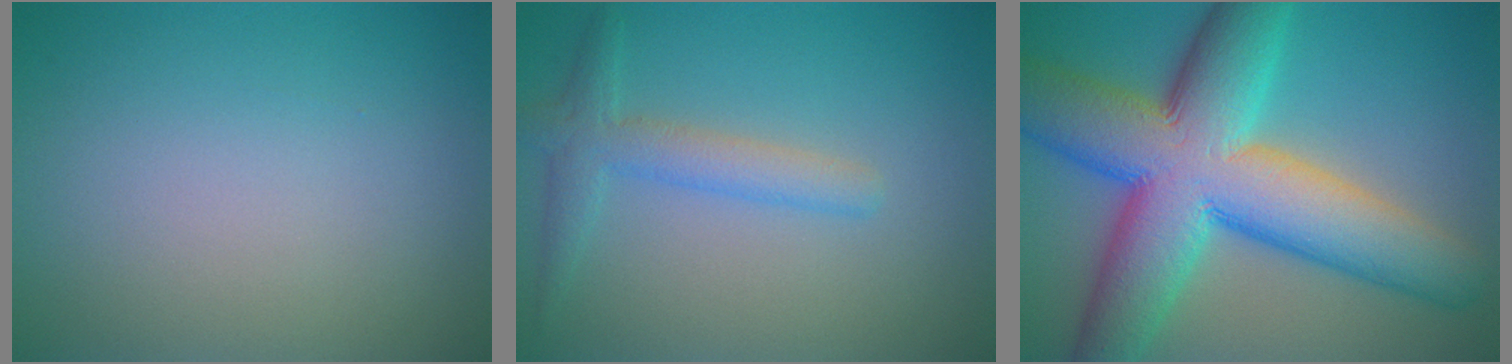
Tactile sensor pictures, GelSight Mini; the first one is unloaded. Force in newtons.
{"total": 2.8, "press": 2.8, "slide": 0.1}
{"total": 14.6, "press": 14.6, "slide": 0.3}